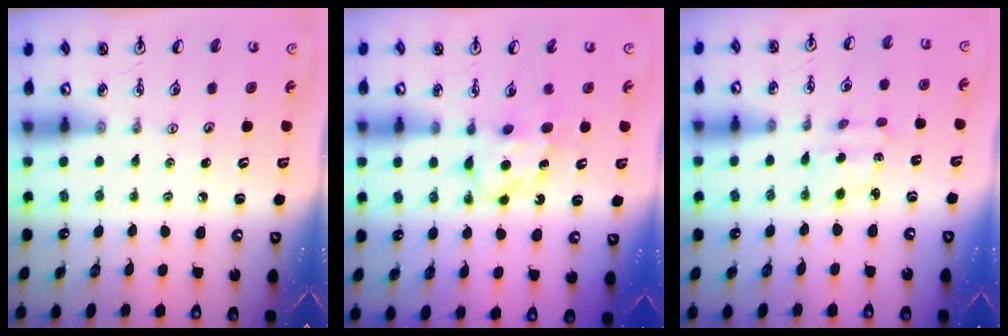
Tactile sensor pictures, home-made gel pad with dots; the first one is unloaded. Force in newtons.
{"total": 6.7, "press": 6.7, "slide": 0.3}
{"total": 3.1, "press": 3.0, "slide": 0.5}